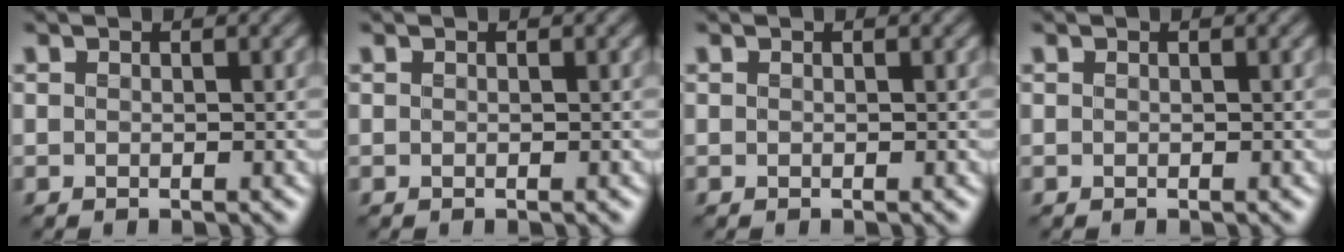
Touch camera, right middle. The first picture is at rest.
{"total": 0.0}
{"total": 0.0}
{"total": 0.0}